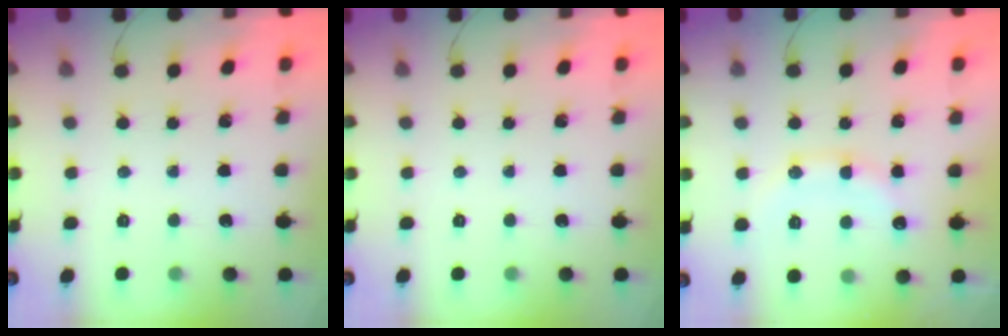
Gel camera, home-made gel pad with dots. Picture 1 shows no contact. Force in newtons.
{"total": 0.0}
{"total": 12.9, "press": 12.9, "slide": 1.0}